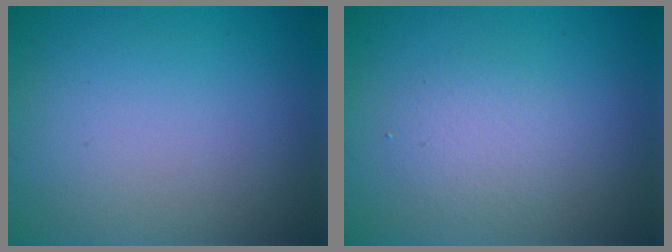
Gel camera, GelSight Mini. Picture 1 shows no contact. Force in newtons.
{"total": 2.0, "press": 2.0, "slide": 0.1}